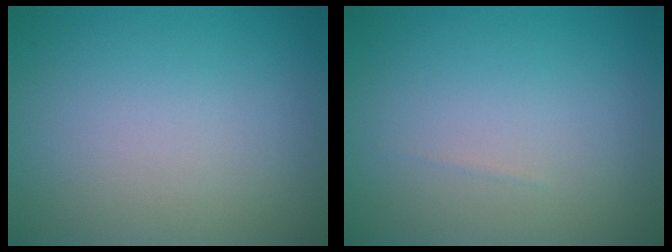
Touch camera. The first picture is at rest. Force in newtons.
{"total": 0.0}